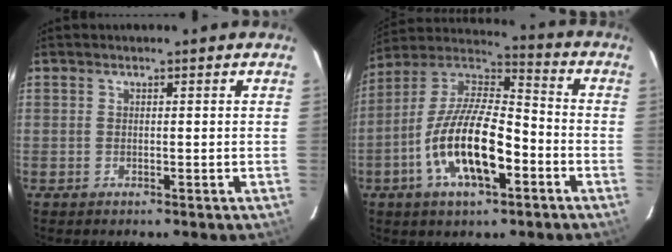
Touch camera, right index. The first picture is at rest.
{"total": 17.6, "force": [-6.3, 6.6, 15.0], "torque": [-0.299, -0.005, -0.120]}